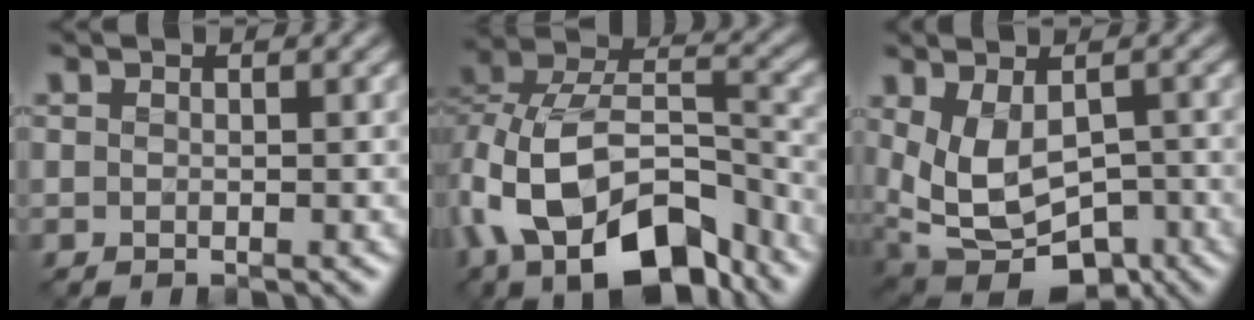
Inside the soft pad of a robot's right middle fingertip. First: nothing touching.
{"total": 13.5, "force": [-6.5, 7.7, 8.9], "torque": [-0.185, -0.014, -0.106]}
{"total": 7.6, "force": [-1.7, 4.6, 5.8], "torque": [-0.113, -0.025, -0.014]}